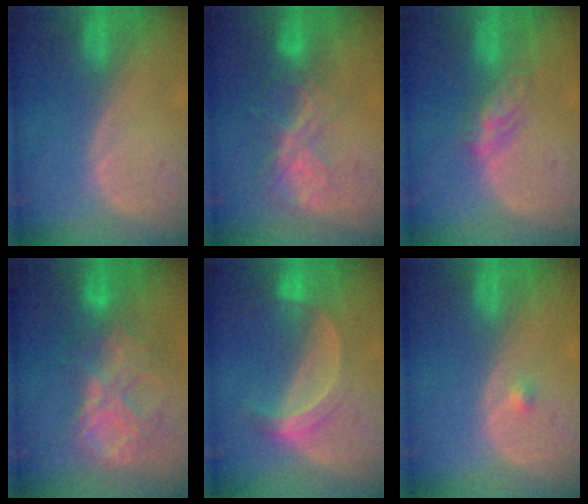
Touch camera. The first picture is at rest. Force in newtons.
{"total": 6.6, "press": 5.8, "slide": 3.2}
{"total": 4.7, "press": 4.5, "slide": 1.3}
{"total": 9.2, "press": 7.8, "slide": 4.9}
{"total": 5.1, "press": 4.8, "slide": 2.0}
{"total": 0.9, "press": 0.7, "slide": 0.6}